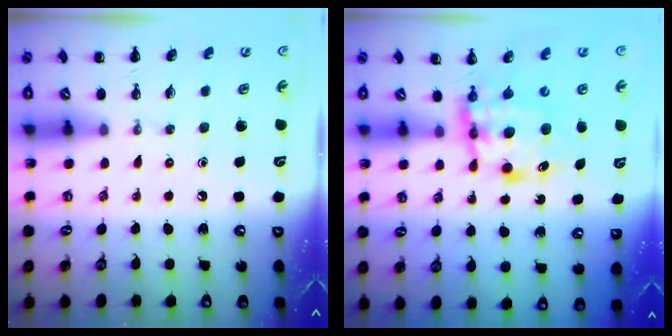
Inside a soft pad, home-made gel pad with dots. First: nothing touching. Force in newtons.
{"total": 6.0, "press": 6.0, "slide": 0.8}